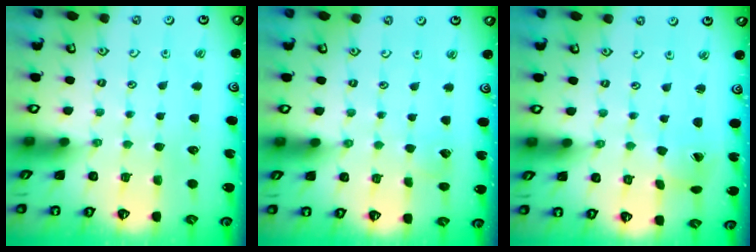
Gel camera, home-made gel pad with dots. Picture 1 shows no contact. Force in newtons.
{"total": 2.9, "press": 2.9, "slide": 0.2}
{"total": 1.7, "press": 1.7, "slide": 0.2}